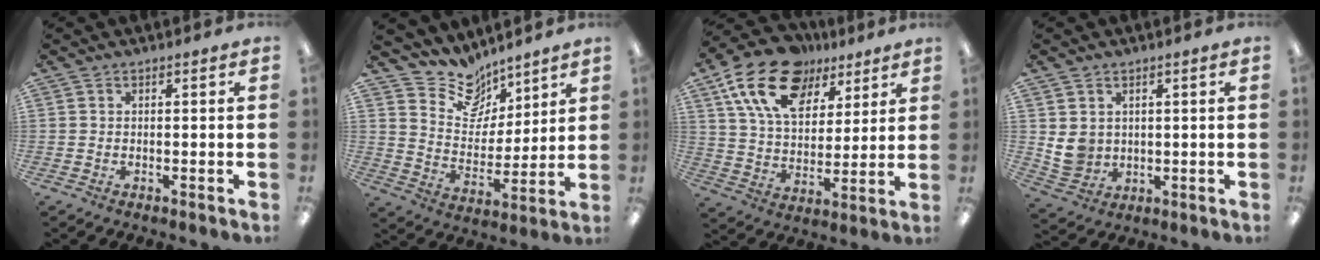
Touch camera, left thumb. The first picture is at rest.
{"total": 12.3, "force": [9.9, 6.8, 2.6], "torque": [-0.046, -0.080, 0.185]}
{"total": 19.1, "force": [11.4, 11.5, 10.2], "torque": [-0.192, -0.037, 0.209]}
{"total": 6.0, "force": [1.8, 5.4, 1.9], "torque": [-0.030, -0.003, 0.036]}